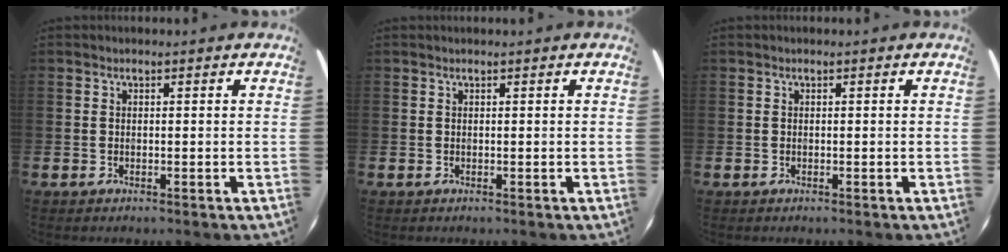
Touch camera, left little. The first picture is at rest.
{"total": 0.0}
{"total": 0.0}